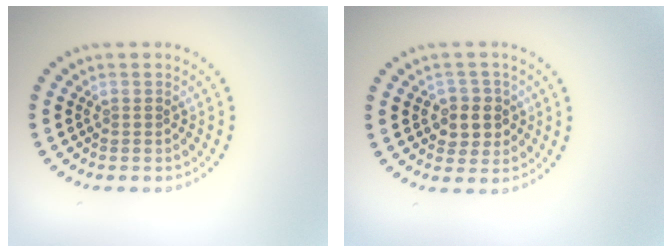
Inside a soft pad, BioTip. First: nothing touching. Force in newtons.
{"total": 2.8, "press": 2.6, "slide": 0.9}